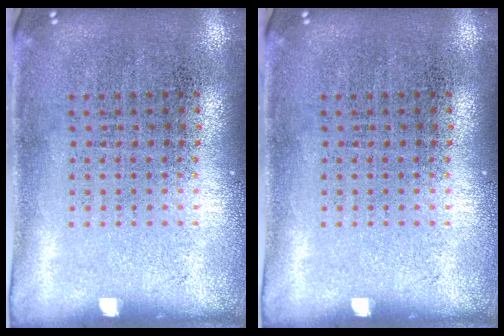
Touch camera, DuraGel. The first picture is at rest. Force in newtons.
{"total": 0.0}